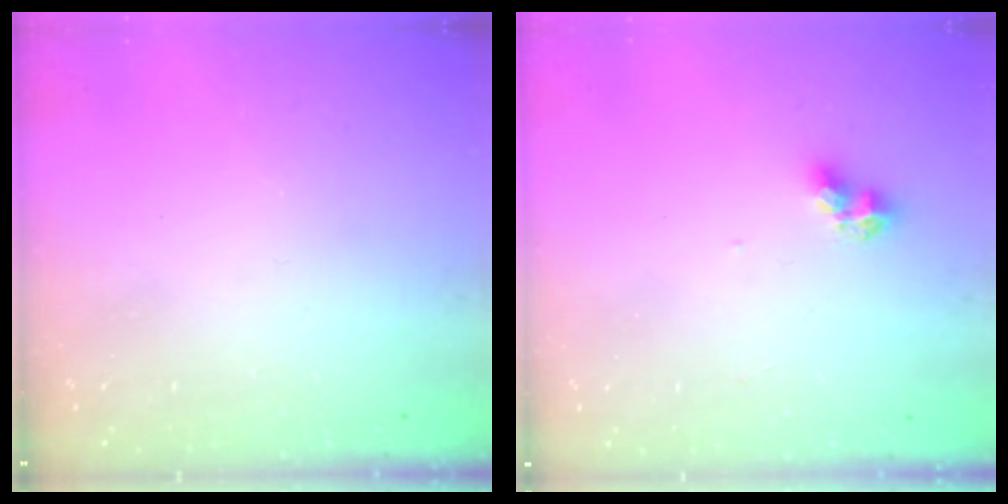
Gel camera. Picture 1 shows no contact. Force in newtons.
{"total": 6.7, "press": 6.7, "slide": 0.9}